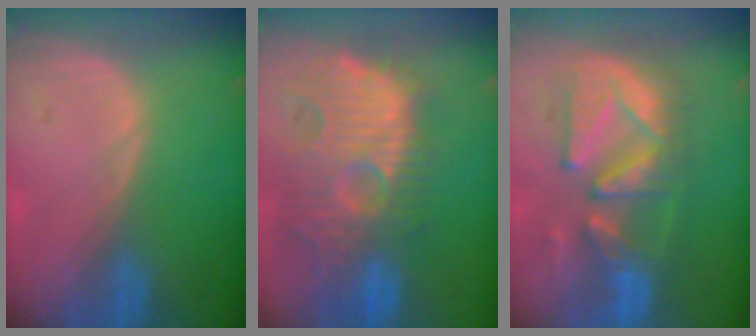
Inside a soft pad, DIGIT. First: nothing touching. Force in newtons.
{"total": 13.8, "press": 12.3, "slide": 6.4}
{"total": 11.1, "press": 10.7, "slide": 3.1}